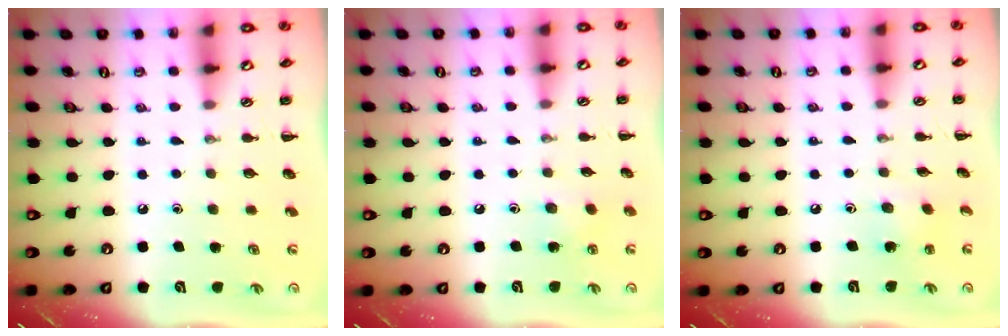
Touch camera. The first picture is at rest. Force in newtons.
{"total": 5.2, "press": 4.9, "slide": 1.5}
{"total": 2.1, "press": 2.0, "slide": 0.6}